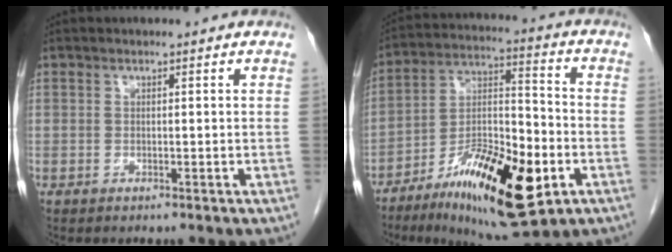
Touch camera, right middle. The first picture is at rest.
{"total": 19.6, "force": [-8.6, 5.4, 16.7], "torque": [-0.292, -0.012, -0.134]}